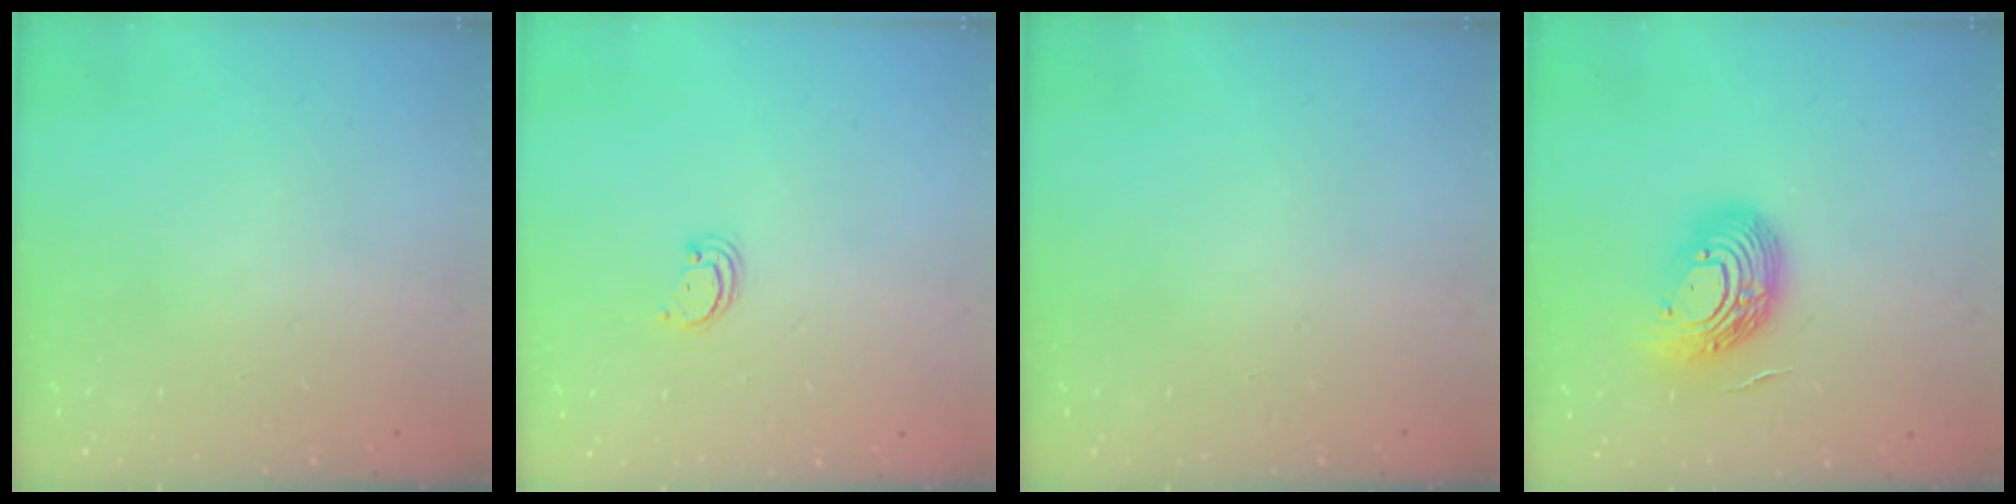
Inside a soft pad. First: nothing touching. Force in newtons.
{"total": 2.4, "press": 2.4, "slide": 0.2}
{"total": 0.0}
{"total": 15.3, "press": 15.3, "slide": 0.9}